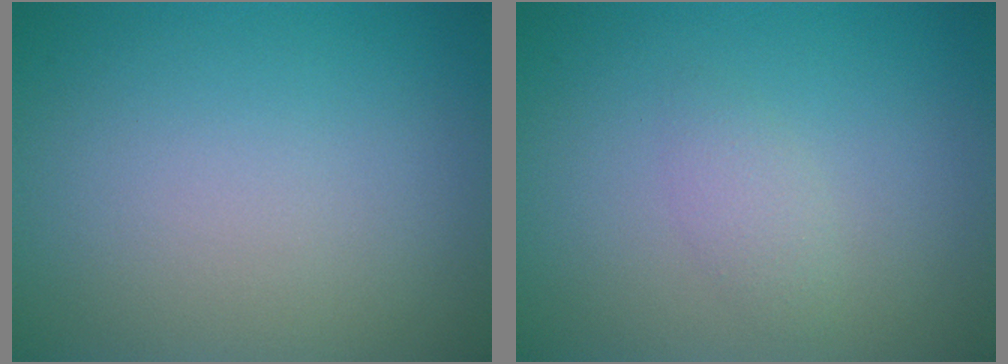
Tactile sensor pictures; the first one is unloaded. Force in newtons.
{"total": 1.3, "press": 1.3, "slide": 0.0}